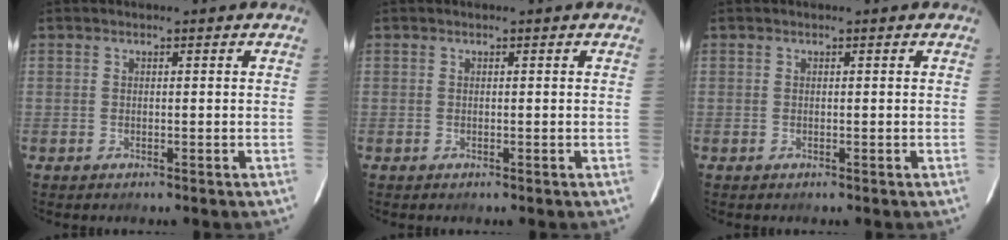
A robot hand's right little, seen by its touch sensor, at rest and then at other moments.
{"total": 0.0}
{"total": 0.0}